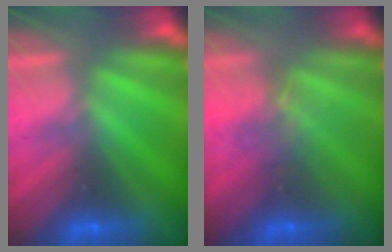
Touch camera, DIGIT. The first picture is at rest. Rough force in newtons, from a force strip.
{"total": 3.9}